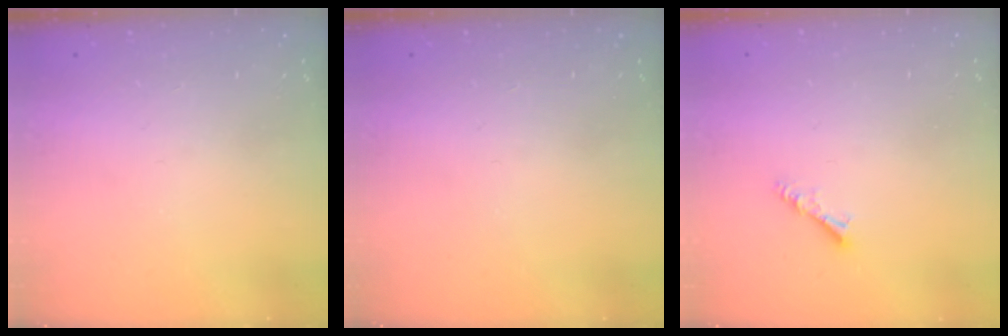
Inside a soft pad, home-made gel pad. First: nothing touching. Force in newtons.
{"total": 0.0}
{"total": 3.0, "press": 2.9, "slide": 0.6}